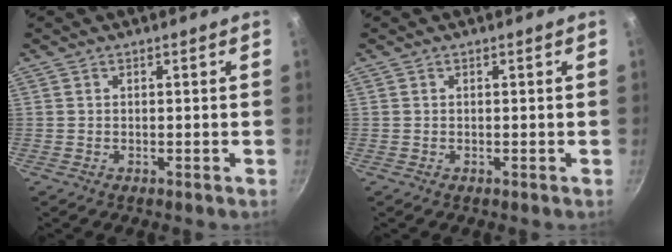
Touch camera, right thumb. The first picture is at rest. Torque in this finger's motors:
{"motor_torque": [0.03, -0.03, 0.11, 0.06, 0.01]}